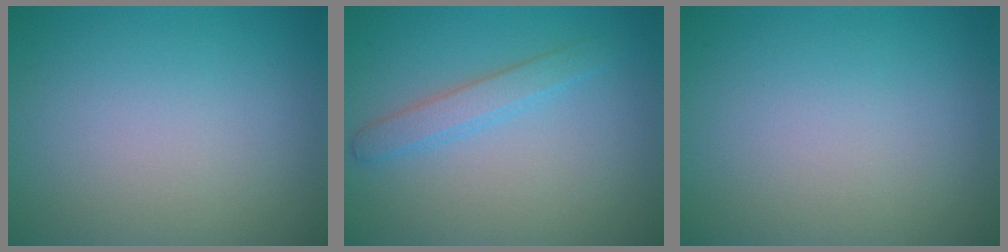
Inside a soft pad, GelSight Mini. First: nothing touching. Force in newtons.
{"total": 2.0, "press": 2.0, "slide": 0.0}
{"total": 0.0}